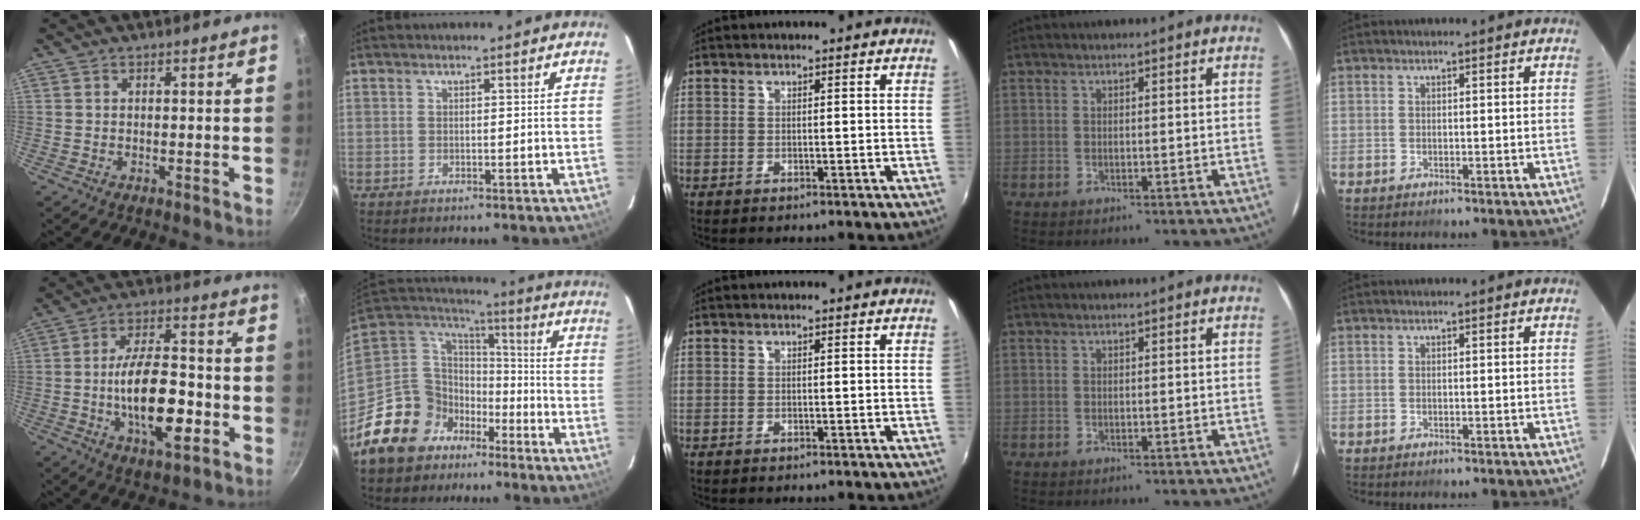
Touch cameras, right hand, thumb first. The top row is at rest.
{"thumb": {"total": 16.0, "force": [-3.7, 7.0, 13.9], "torque": [-0.219, 0.025, -0.062]}, "index": {"total": 15.7, "force": [-10.0, 11.6, 3.7], "torque": [-0.107, 0.041, -0.174]}}